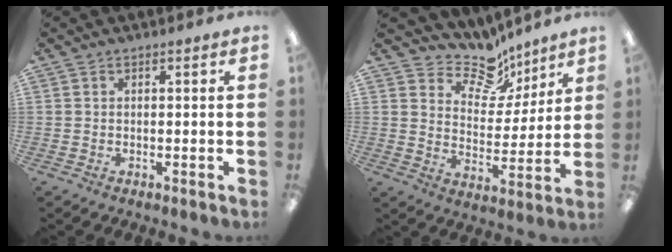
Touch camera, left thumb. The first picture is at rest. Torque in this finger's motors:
{"motor_torque": [0.00, -0.14, 0.00, 0.34, -0.07]}